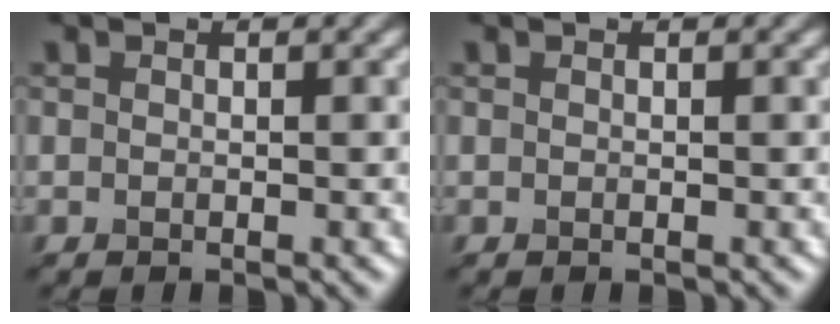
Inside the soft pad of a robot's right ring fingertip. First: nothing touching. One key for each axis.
{"total": 0.0}